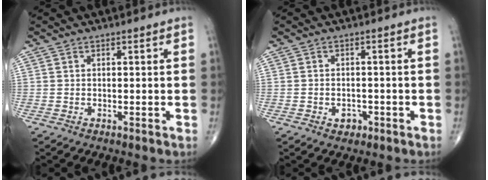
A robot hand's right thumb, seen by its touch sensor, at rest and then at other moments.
{"total": 2.3, "force": [-1.0, 1.7, 1.1], "torque": [-0.005, 0.005, -0.010]}